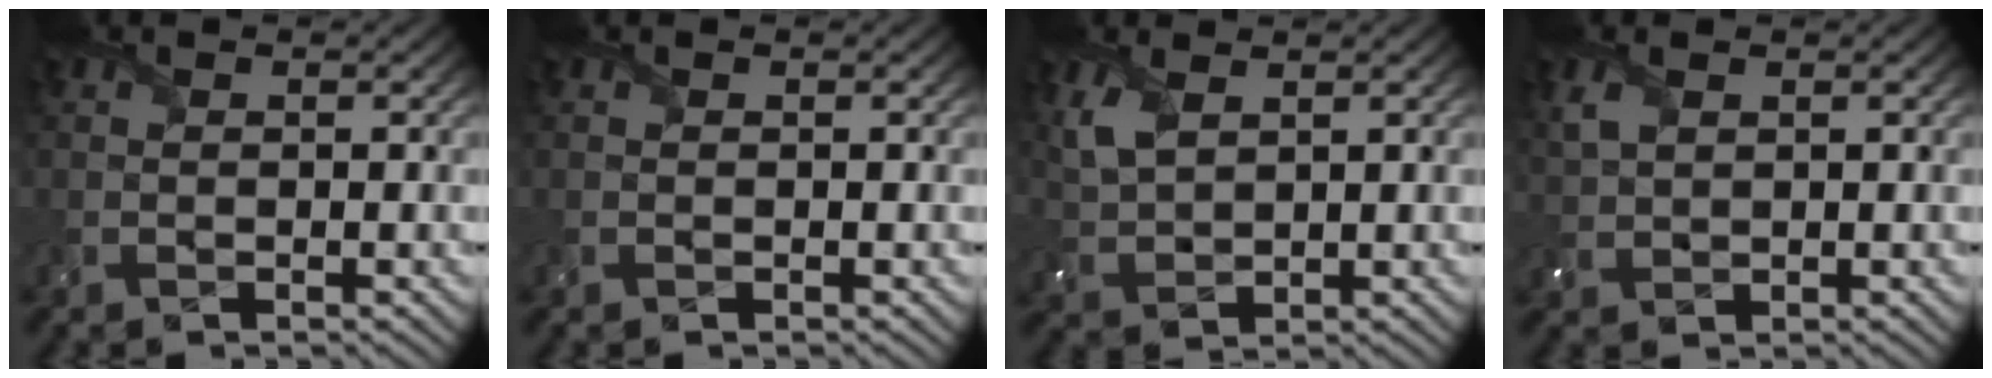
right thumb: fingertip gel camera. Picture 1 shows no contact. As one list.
[{"total": 0.0}, {"total": 4.8, "force": [2.4, 2.4, 3.3], "torque": [-0.097, 0.002, 0.054]}, {"total": 2.8, "force": [1.3, 1.6, 1.8], "torque": [-0.056, 0.003, 0.031]}]